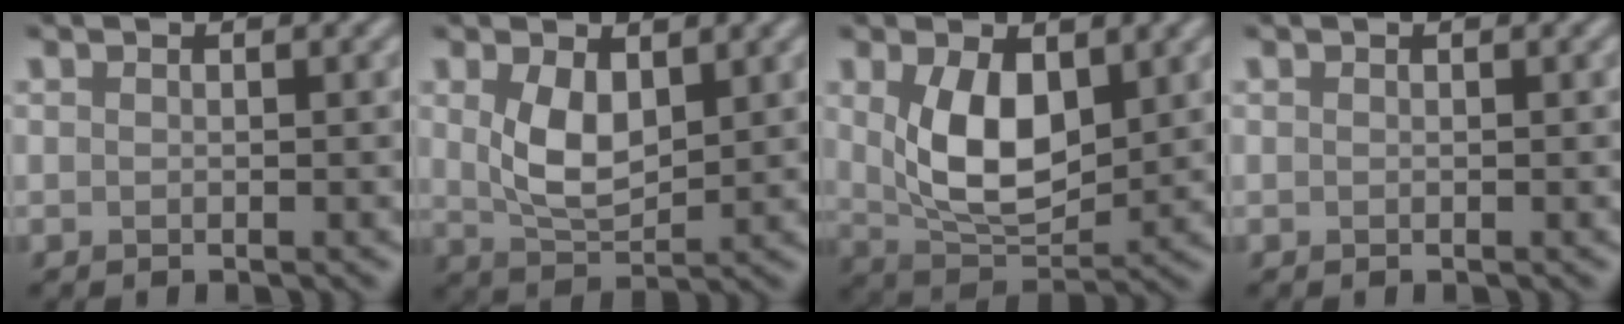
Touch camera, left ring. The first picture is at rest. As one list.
[{"total": 4.3, "force": [1.2, 2.3, 3.4], "torque": [-0.080, -0.005, 0.030]}, {"total": 6.8, "force": [1.5, 3.7, 5.4], "torque": [-0.111, -0.008, 0.038]}, {"total": 0.0}]